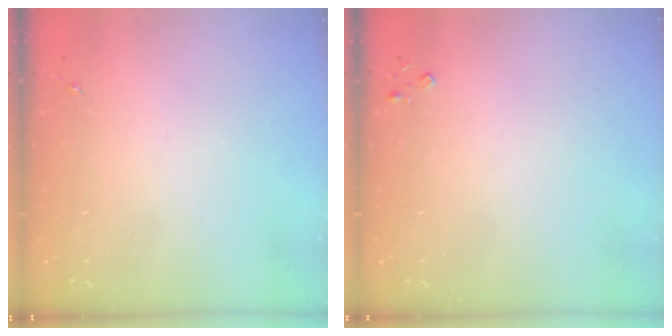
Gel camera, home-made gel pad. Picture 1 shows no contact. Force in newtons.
{"total": 2.6, "press": 2.6, "slide": 0.3}